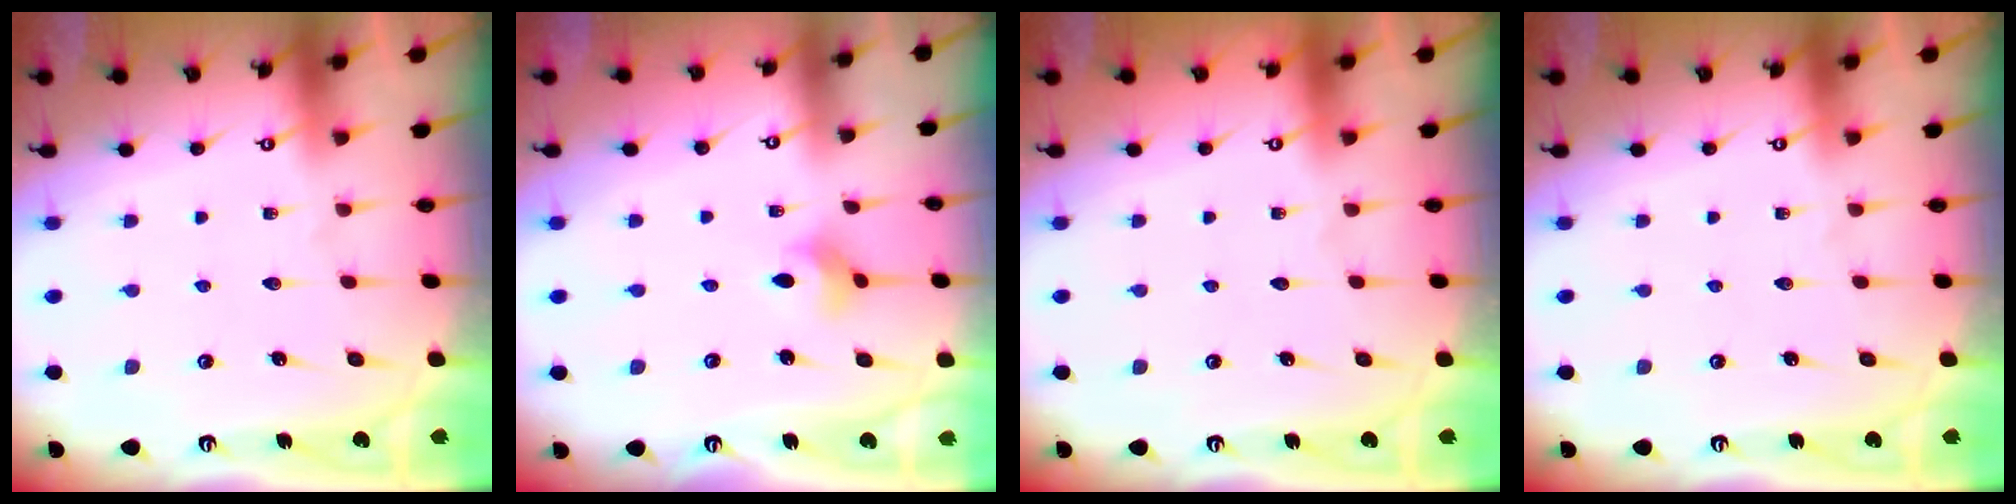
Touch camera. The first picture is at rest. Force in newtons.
{"total": 2.7, "press": 2.6, "slide": 0.5}
{"total": 0.0}
{"total": 0.0}